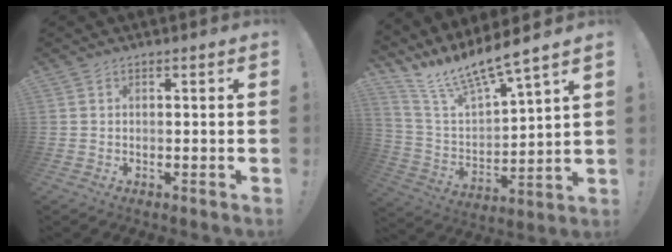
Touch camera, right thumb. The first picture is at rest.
{"total": 12.3, "force": [11.0, 0.6, 5.5], "torque": [-0.123, -0.097, 0.191]}